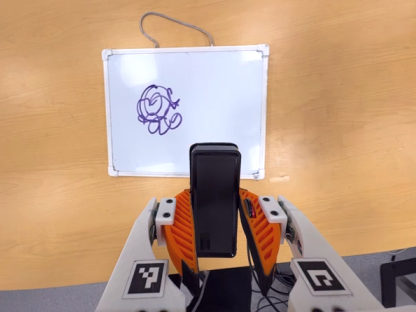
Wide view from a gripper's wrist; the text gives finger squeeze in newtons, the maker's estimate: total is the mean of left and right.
{"total": 3.5, "left": 1.9, "right": 5.0}